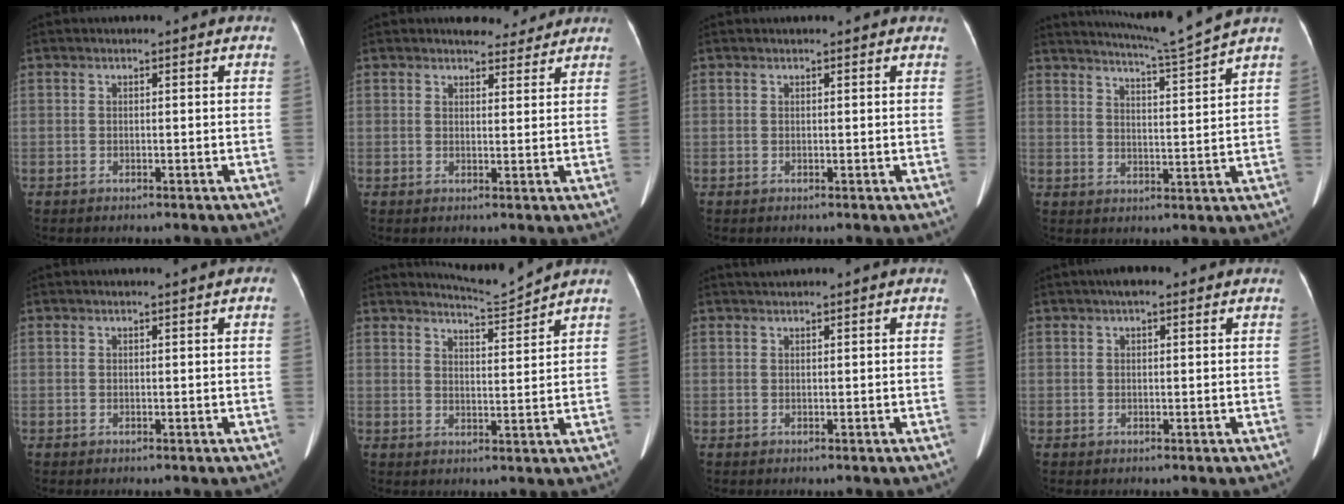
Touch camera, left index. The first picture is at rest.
{"total": 4.8, "force": [4.4, 1.6, 1.0], "torque": [-0.011, 0.005, 0.056]}
{"total": 3.0, "force": [2.6, 0.9, 1.2], "torque": [-0.014, 0.025, 0.025]}
{"total": 8.6, "force": [7.8, -2.8, 2.1], "torque": [-0.047, -0.031, 0.126]}
{"total": 1.8, "force": [1.1, 0.3, 1.5], "torque": [-0.014, 0.017, 0.013]}
{"total": 4.7, "force": [4.4, -1.5, -0.6], "torque": [-0.002, -0.020, 0.078]}
{"total": 1.1, "force": [1.0, -0.3, 0.3], "torque": [-0.007, 0.011, 0.026]}
{"total": 2.9, "force": [2.0, 1.0, 1.9], "torque": [-0.032, 0.017, 0.029]}